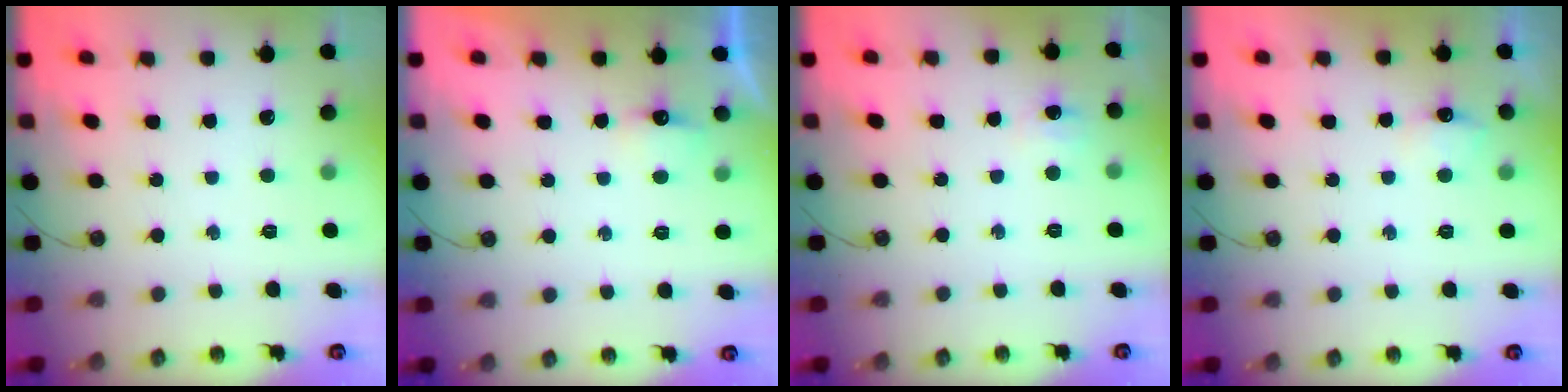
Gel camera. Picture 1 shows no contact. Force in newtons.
{"total": 4.3, "press": 4.2, "slide": 0.7}
{"total": 6.0, "press": 6.0, "slide": 0.8}
{"total": 6.0, "press": 5.8, "slide": 1.5}